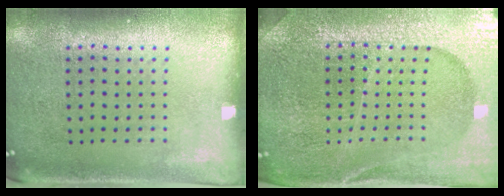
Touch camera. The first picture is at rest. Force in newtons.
{"total": 5.0, "press": 4.6, "slide": 1.9}